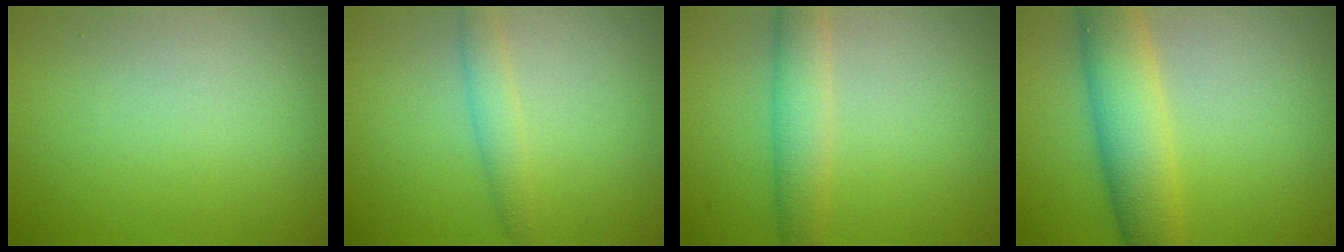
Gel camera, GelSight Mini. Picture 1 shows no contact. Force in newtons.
{"total": 2.0, "press": 2.0, "slide": 0.1}
{"total": 3.7, "press": 3.7, "slide": 0.2}
{"total": 6.9, "press": 6.9, "slide": 0.2}